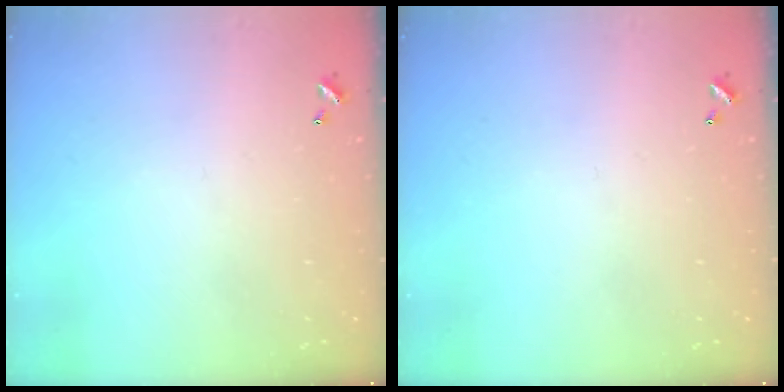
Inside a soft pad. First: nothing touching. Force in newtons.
{"total": 0.0}